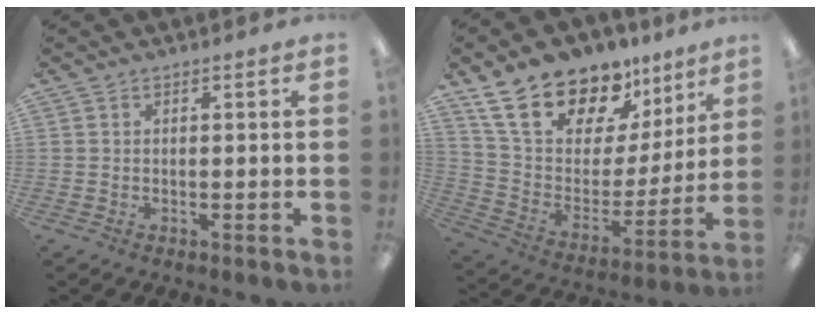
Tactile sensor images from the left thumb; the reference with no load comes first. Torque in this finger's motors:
{"motor_torque": [0.59, 0.42, 1.52, -1.25, 0.18]}